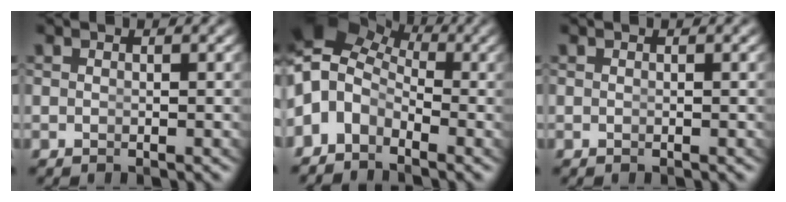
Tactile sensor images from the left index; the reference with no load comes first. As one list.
[{"total": 9.4, "force": [1.1, 7.9, 5.0], "torque": [-0.115, -0.017, 0.013]}, {"total": 0.0}]